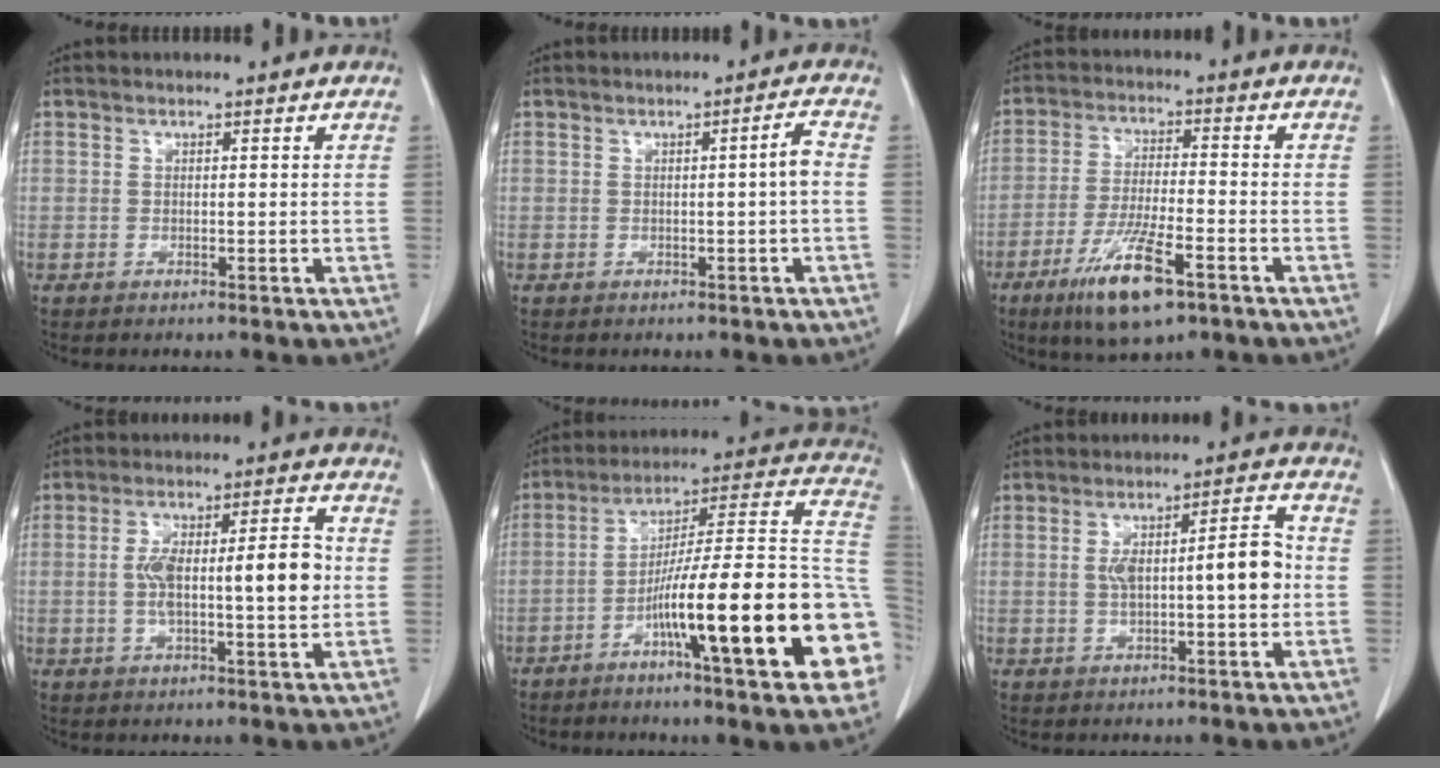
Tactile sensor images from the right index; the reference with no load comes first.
{"total": 2.1, "force": [-0.3, -0.3, 2.1], "torque": [-0.029, 0.002, -0.003]}
{"total": 11.0, "force": [-6.1, 2.1, 9.0], "torque": [-0.174, -0.023, -0.103]}
{"total": 12.1, "force": [0.1, 2.9, 11.7], "torque": [-0.195, 0.024, 0.004]}
{"total": 25.6, "force": [-7.5, 1.5, 24.5], "torque": [-0.278, 0.008, -0.122]}
{"total": 10.0, "force": [-0.1, 2.3, 9.8], "torque": [-0.156, 0.028, 0.001]}